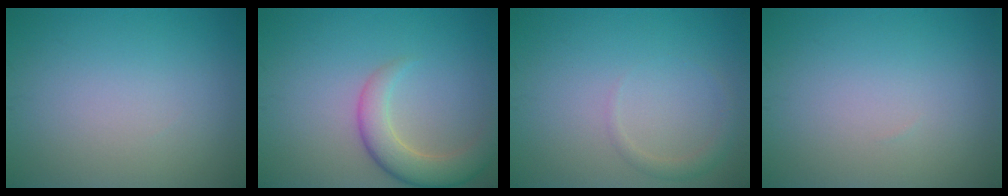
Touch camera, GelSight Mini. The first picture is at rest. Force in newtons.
{"total": 4.4, "press": 4.4, "slide": 0.4}
{"total": 1.3, "press": 1.3, "slide": 0.1}
{"total": 0.0}